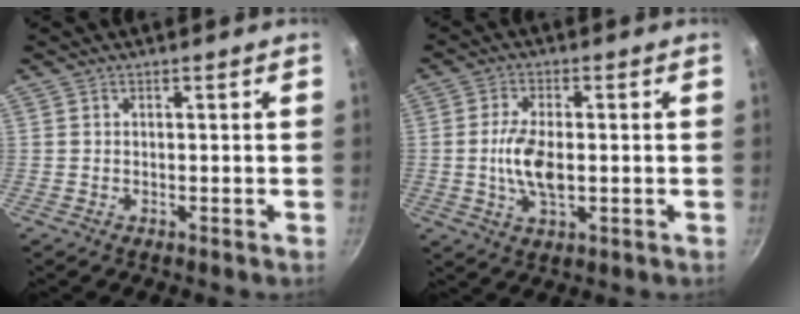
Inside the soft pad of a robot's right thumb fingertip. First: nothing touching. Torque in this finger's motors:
{"motor_torque": [1.18, 1.42, 1.13, -0.59, 0.10]}